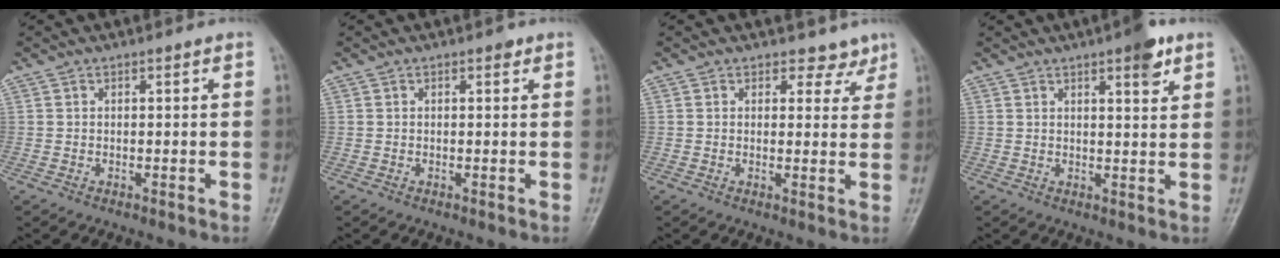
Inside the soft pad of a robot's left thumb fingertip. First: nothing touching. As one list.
[{"total": 0.9, "force": [0.5, 0.5, 0.5], "torque": [0.000, -0.001, 0.003]}, {"total": 3.8, "force": [3.0, 2.4, 0.3], "torque": [0.023, -0.022, 0.028]}, {"total": 5.5, "force": [3.3, 1.4, 4.1], "torque": [-0.046, -0.015, 0.041]}]